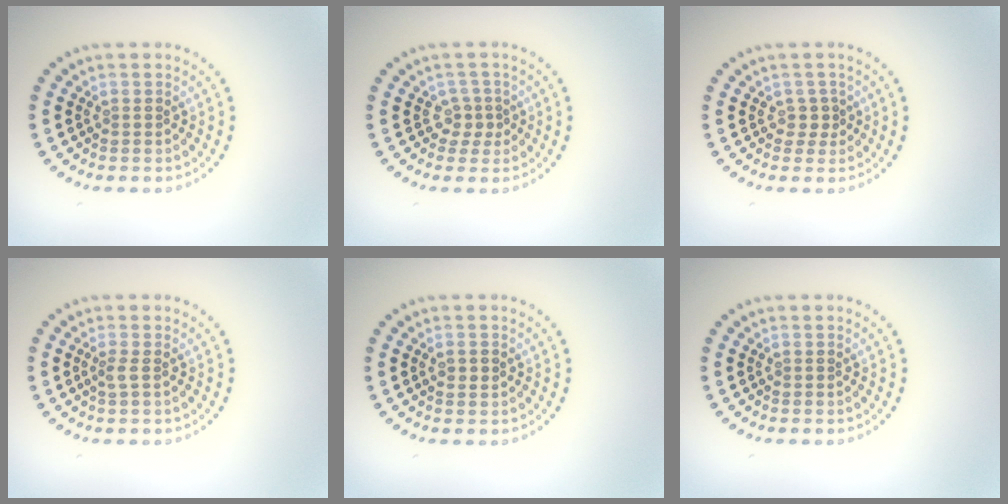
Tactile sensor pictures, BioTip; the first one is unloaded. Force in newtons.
{"total": 1.7, "press": 1.2, "slide": 1.2}
{"total": 1.4, "press": 1.0, "slide": 1.0}
{"total": 0.9, "press": 0.7, "slide": 0.6}
{"total": 1.1, "press": 1.1, "slide": 0.1}
{"total": 0.0}